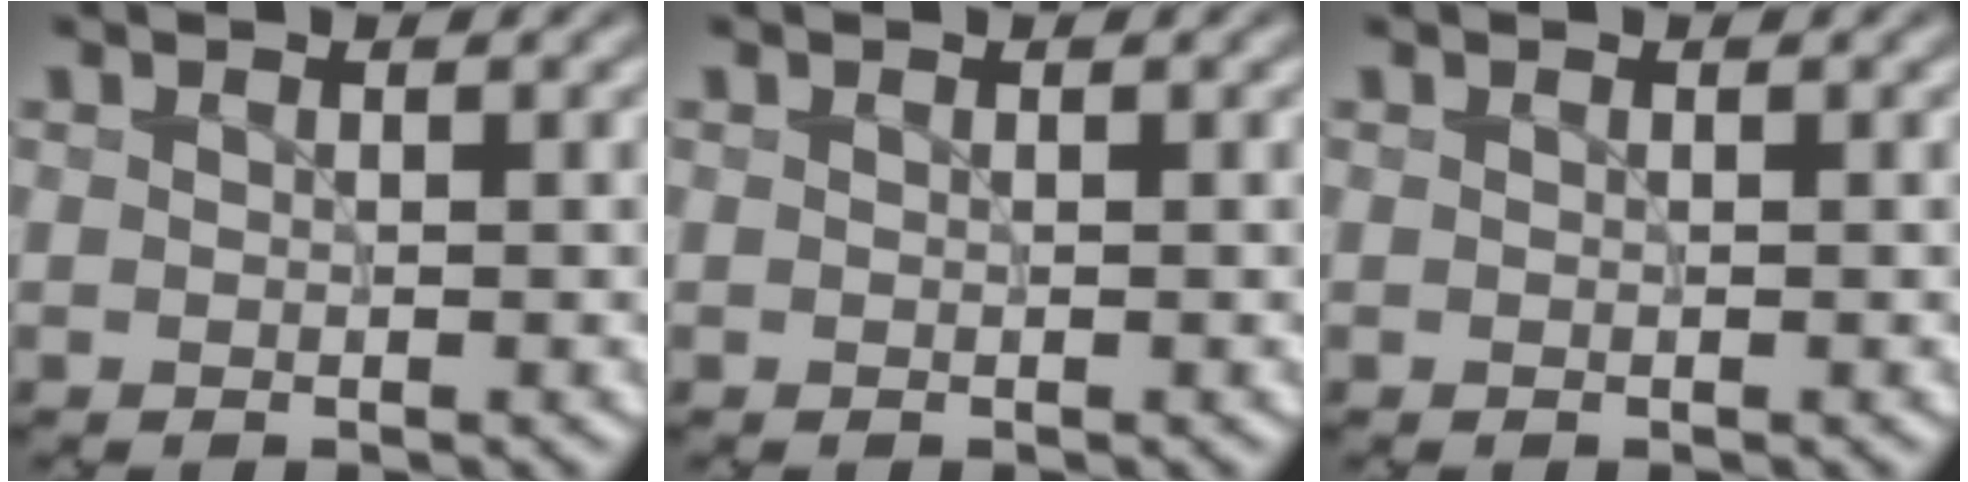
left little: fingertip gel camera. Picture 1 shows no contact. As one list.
[{"total": 0.0}, {"total": 0.0}]